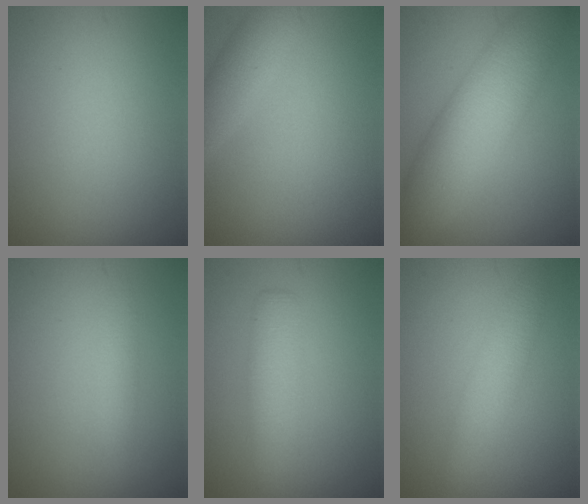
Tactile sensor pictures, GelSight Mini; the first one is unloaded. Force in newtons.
{"total": 2.6, "press": 2.6, "slide": 0.2}
{"total": 8.3, "press": 8.3, "slide": 0.2}
{"total": 1.2, "press": 1.2, "slide": 0.1}
{"total": 3.2, "press": 3.2, "slide": 0.1}
{"total": 3.0, "press": 3.0, "slide": 0.0}